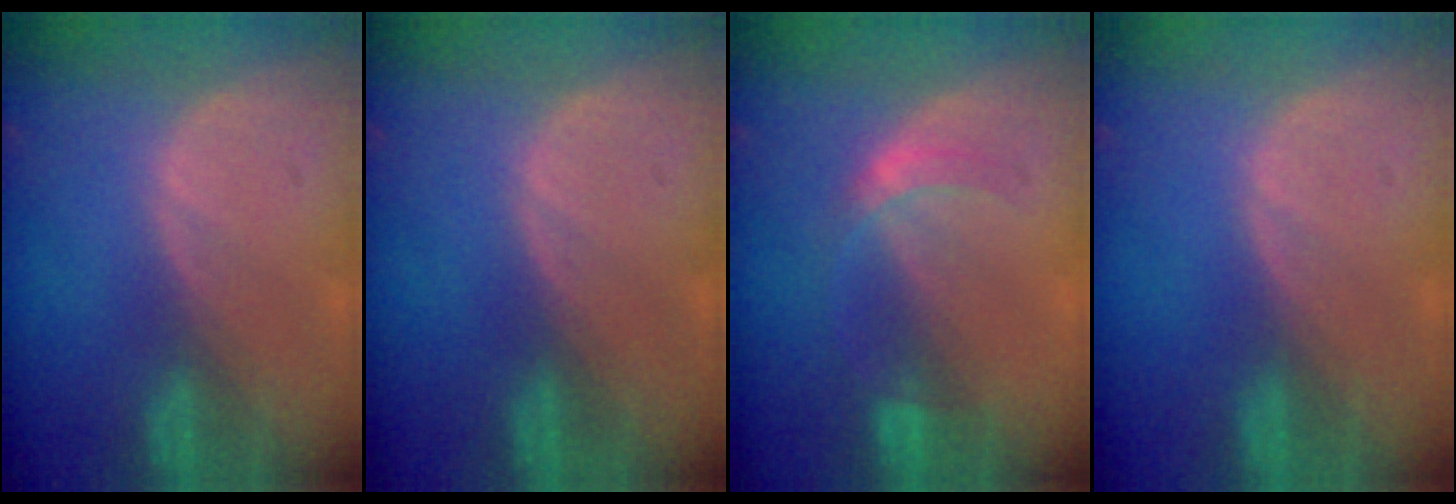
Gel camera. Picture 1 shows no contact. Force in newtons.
{"total": 0.0}
{"total": 3.3, "press": 3.3, "slide": 0.2}
{"total": 0.0}